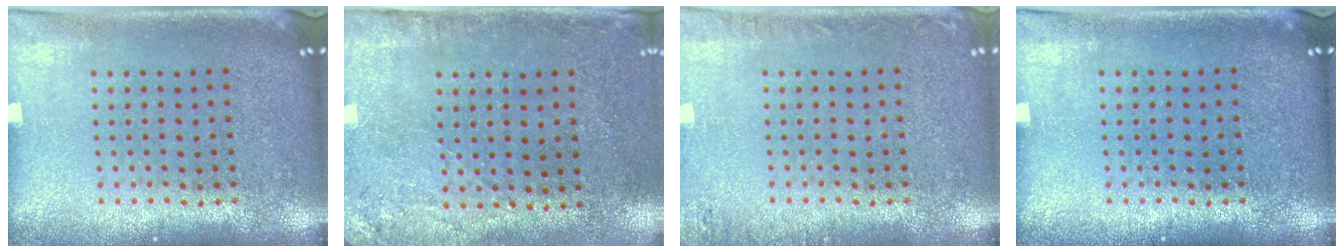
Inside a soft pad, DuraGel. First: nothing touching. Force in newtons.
{"total": 2.8, "press": 2.3, "slide": 1.6}
{"total": 1.5, "press": 1.5, "slide": 0.2}
{"total": 0.0}